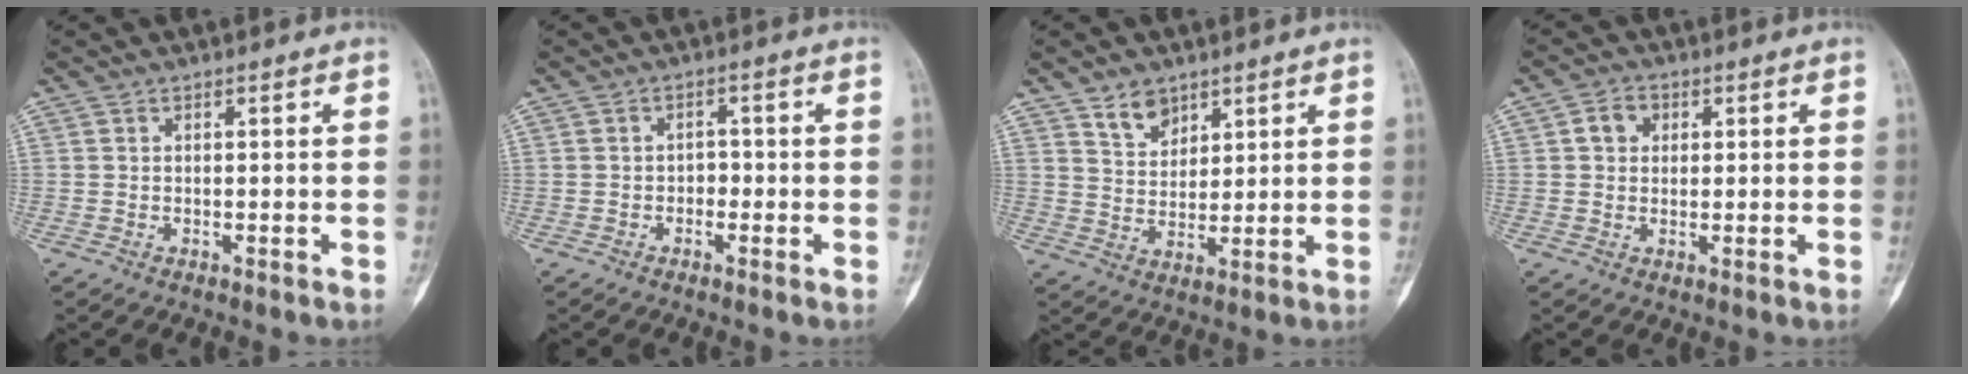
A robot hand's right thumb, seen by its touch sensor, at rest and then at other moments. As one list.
[{"total": 1.9, "force": [-0.8, 1.5, 0.9], "torque": [0.006, 0.010, -0.019]}, {"total": 5.8, "force": [4.0, 3.7, 2.1], "torque": [-0.014, -0.032, 0.078]}, {"total": 3.7, "force": [1.0, 3.1, 1.8], "torque": [-0.014, 0.005, 0.014]}]